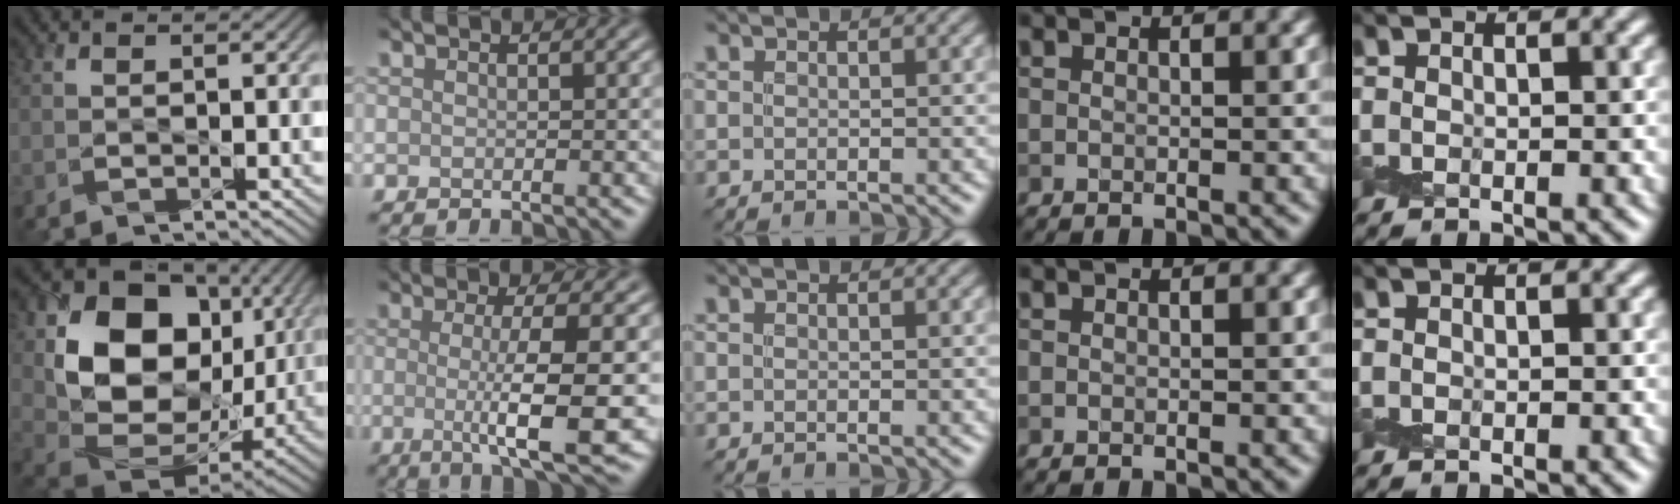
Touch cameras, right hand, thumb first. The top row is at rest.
{"thumb": {"total": 16.1, "force": [3.5, 12.2, 10.0], "torque": [-0.207, -0.008, 0.074]}, "index": {"total": 7.7, "force": [-0.8, 1.5, 7.6], "torque": [-0.112, -0.012, -0.011]}}